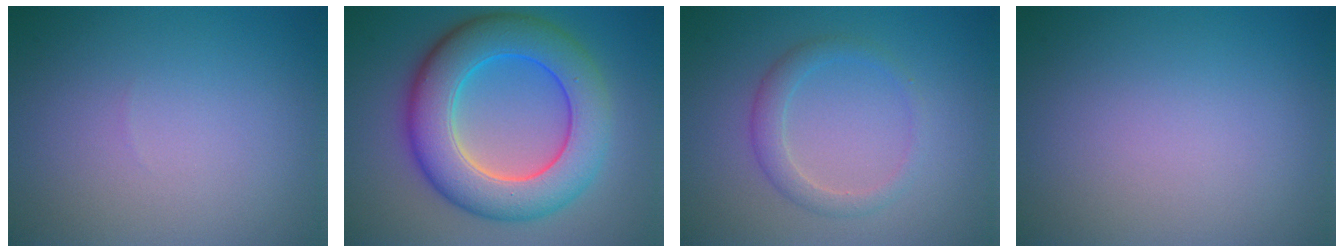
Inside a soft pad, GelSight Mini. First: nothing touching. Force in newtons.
{"total": 9.8, "press": 9.8, "slide": 0.1}
{"total": 2.2, "press": 2.2, "slide": 0.1}
{"total": 0.0}